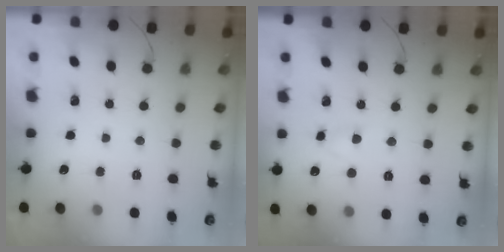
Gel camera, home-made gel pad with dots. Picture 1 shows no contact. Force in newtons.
{"total": 2.3, "press": 2.1, "slide": 1.0}